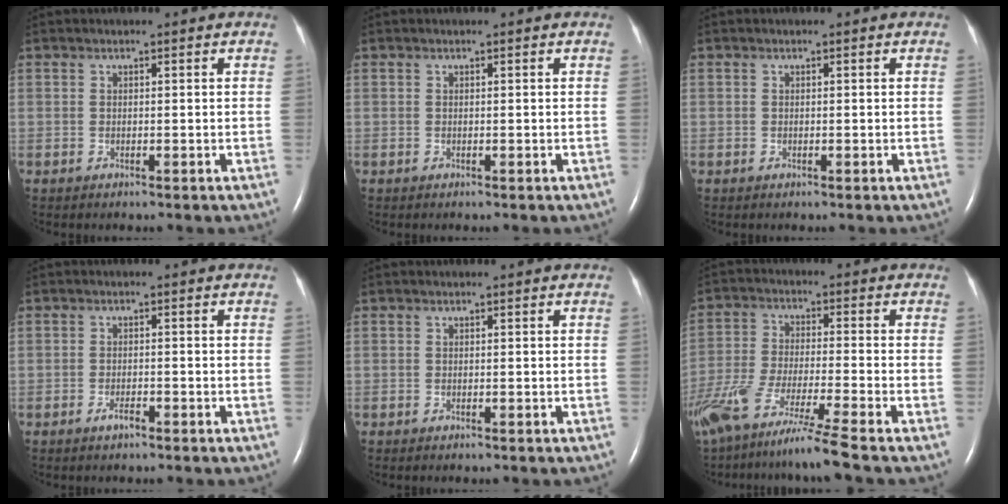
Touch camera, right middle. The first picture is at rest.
{"total": 0.0}
{"total": 0.0}
{"total": 1.6, "force": [-1.1, 0.4, 1.0], "torque": [-0.023, -0.001, -0.019]}
{"total": 0.0}
{"total": 14.0, "force": [-10.8, -1.5, 8.8], "torque": [-0.170, -0.054, -0.191]}